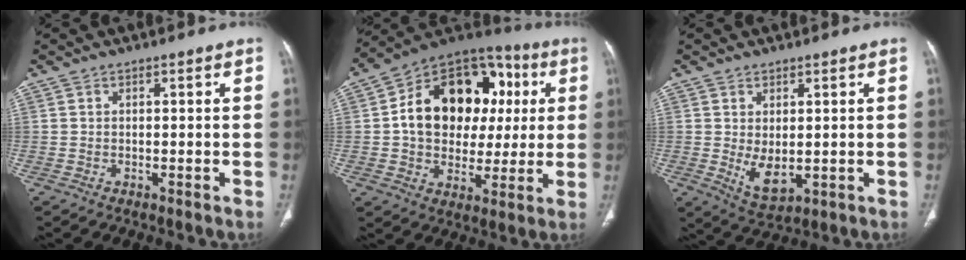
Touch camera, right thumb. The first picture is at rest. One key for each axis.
{"total": 22.3, "fx": 3.2, "fy": 16.2, "fz": 14.9, "tx": -0.196, "ty": 0.031, "tz": 0.053}
{"total": 5.7, "fx": -0.2, "fy": 3.0, "fz": 4.8, "tx": -0.081, "ty": -0.016, "tz": 0.015}